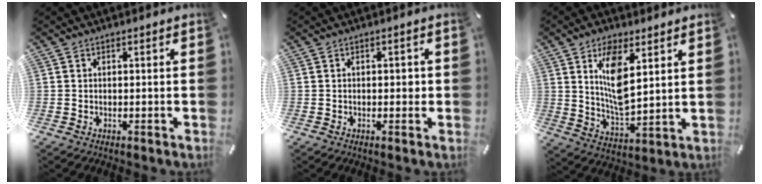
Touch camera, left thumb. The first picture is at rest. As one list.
[{"total": 1.6, "force": [-0.1, 1.0, 1.2], "torque": [-0.022, 0.004, -0.004]}, {"total": 11.1, "force": [5.2, 5.1, 8.4], "torque": [-0.164, -0.015, 0.089]}]